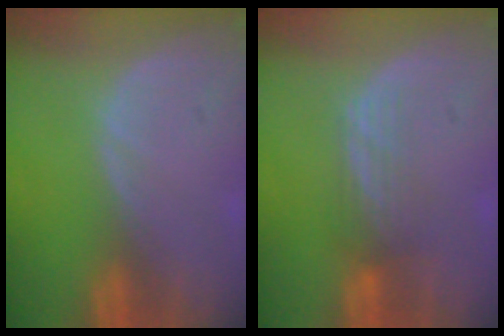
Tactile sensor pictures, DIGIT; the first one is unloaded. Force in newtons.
{"total": 3.4, "press": 2.9, "slide": 1.9}